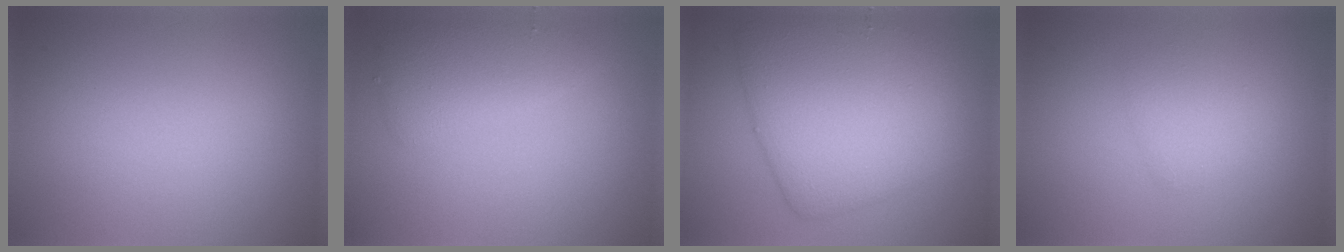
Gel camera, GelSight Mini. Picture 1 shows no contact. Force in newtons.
{"total": 3.5, "press": 3.5, "slide": 0.2}
{"total": 9.2, "press": 9.2, "slide": 0.3}
{"total": 1.8, "press": 1.8, "slide": 0.1}